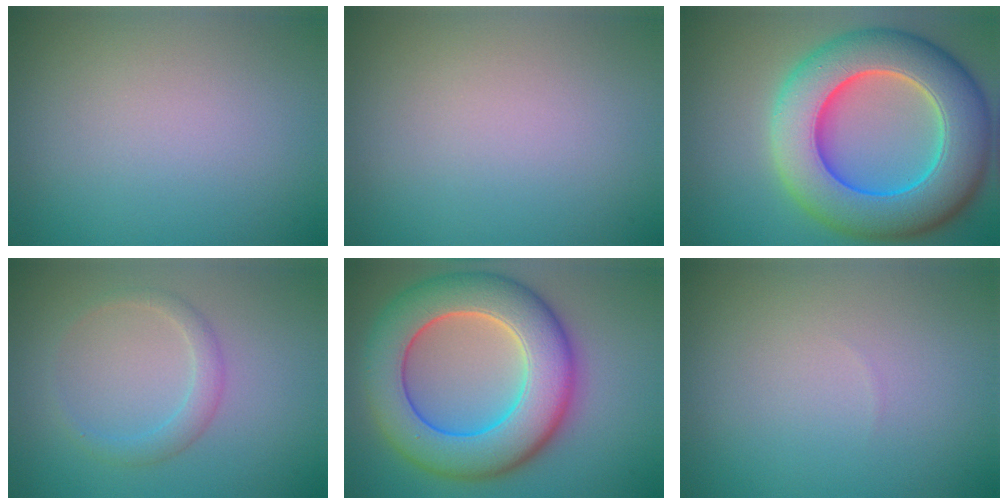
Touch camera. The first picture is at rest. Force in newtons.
{"total": 0.0}
{"total": 12.2, "press": 12.2, "slide": 0.4}
{"total": 1.8, "press": 1.8, "slide": 0.0}
{"total": 11.0, "press": 10.9, "slide": 0.5}
{"total": 0.0}